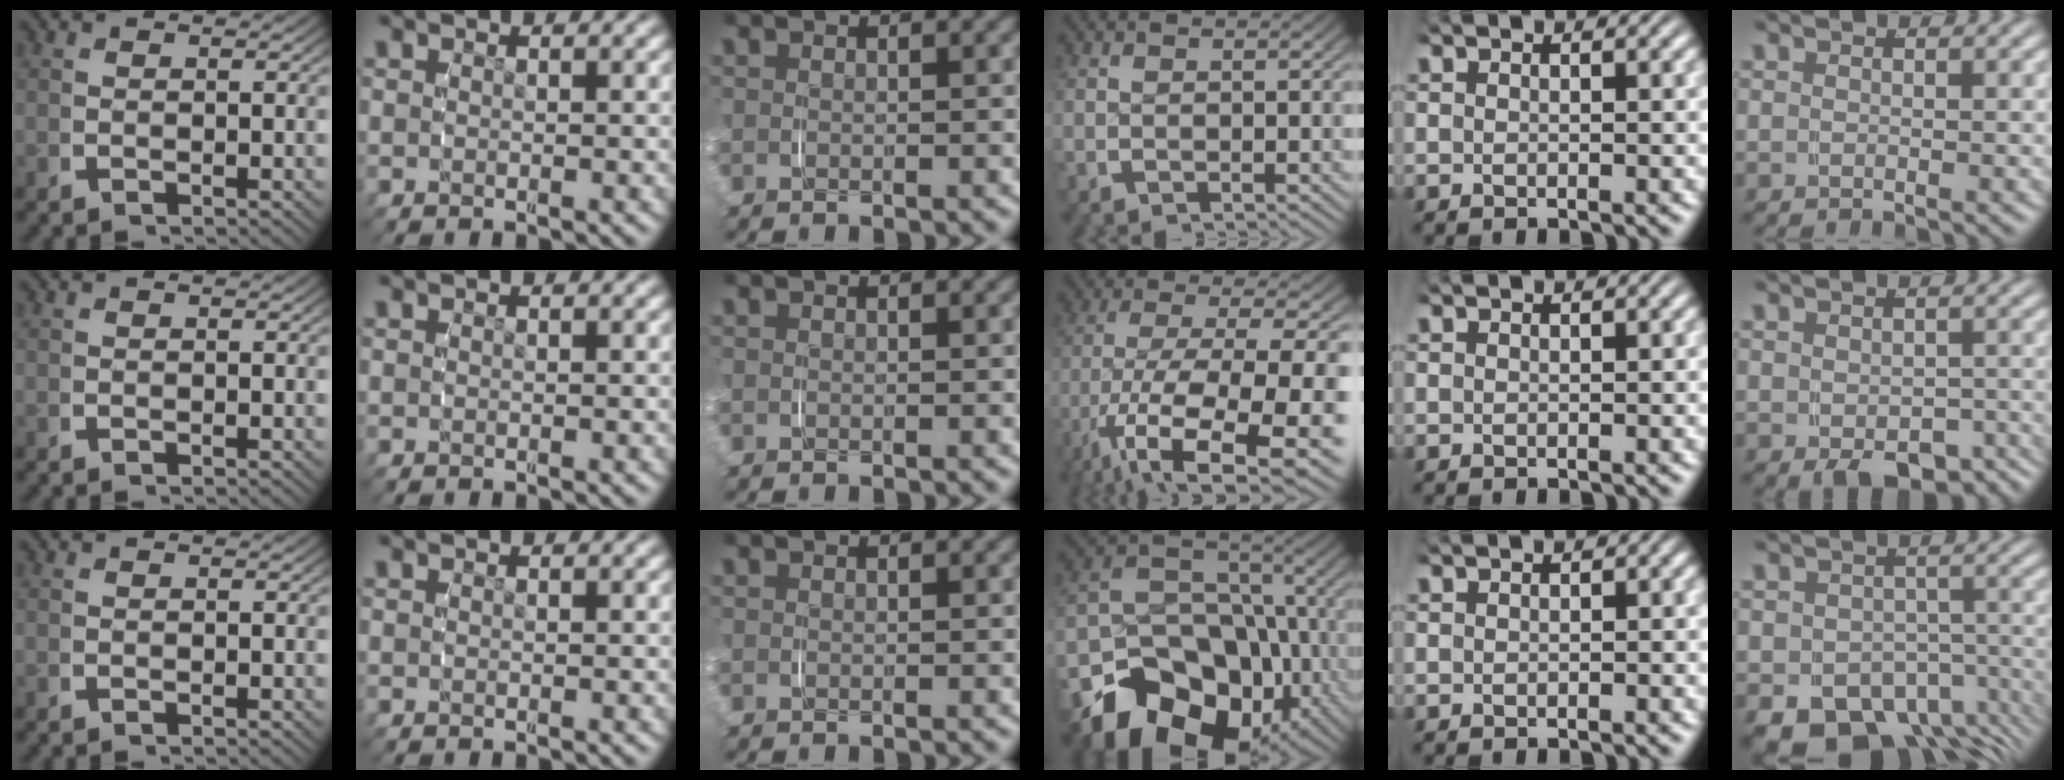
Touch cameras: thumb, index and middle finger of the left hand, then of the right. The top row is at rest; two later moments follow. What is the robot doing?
{"motion": "grasp_and_lifting", "object": "shoes"}